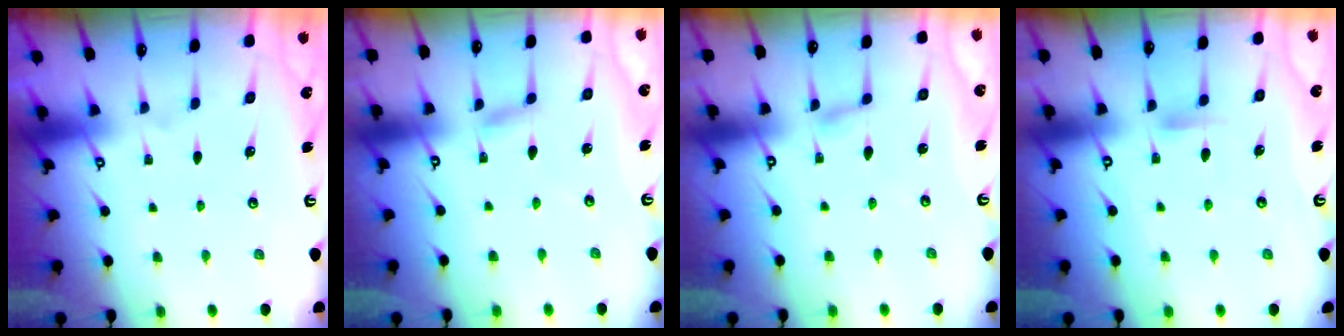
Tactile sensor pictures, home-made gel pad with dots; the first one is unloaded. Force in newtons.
{"total": 2.5, "press": 2.4, "slide": 0.3}
{"total": 2.0, "press": 1.9, "slide": 0.3}
{"total": 4.8, "press": 4.8, "slide": 0.6}